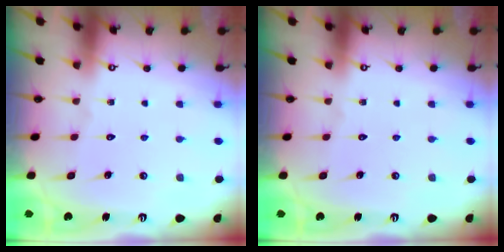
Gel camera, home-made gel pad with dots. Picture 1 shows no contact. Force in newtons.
{"total": 0.0}